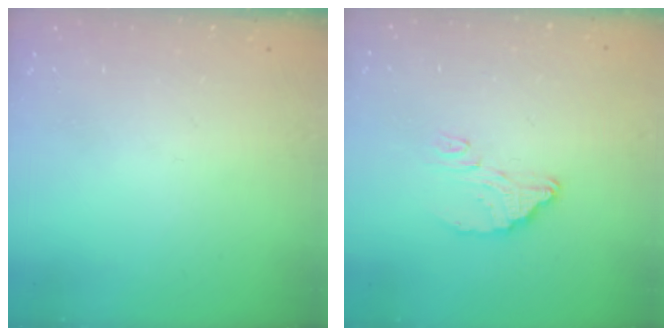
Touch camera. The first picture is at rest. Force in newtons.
{"total": 7.4, "press": 7.4, "slide": 0.6}